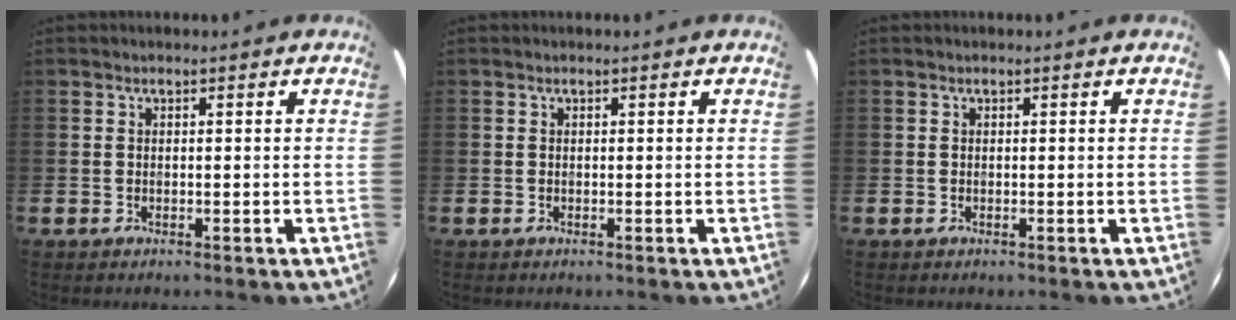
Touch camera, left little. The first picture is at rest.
{"total": 0.0}
{"total": 0.0}